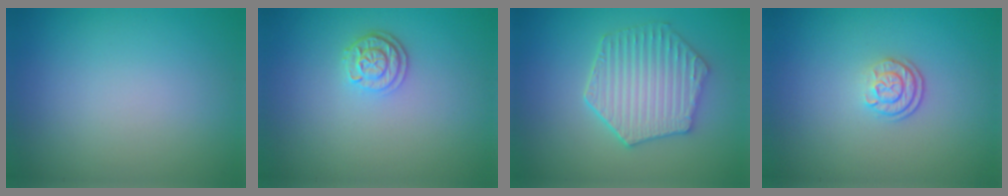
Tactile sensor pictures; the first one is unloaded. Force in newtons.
{"total": 2.5, "press": 2.1, "slide": 1.3}
{"total": 5.8, "press": 4.8, "slide": 3.3}
{"total": 2.1, "press": 1.8, "slide": 1.2}